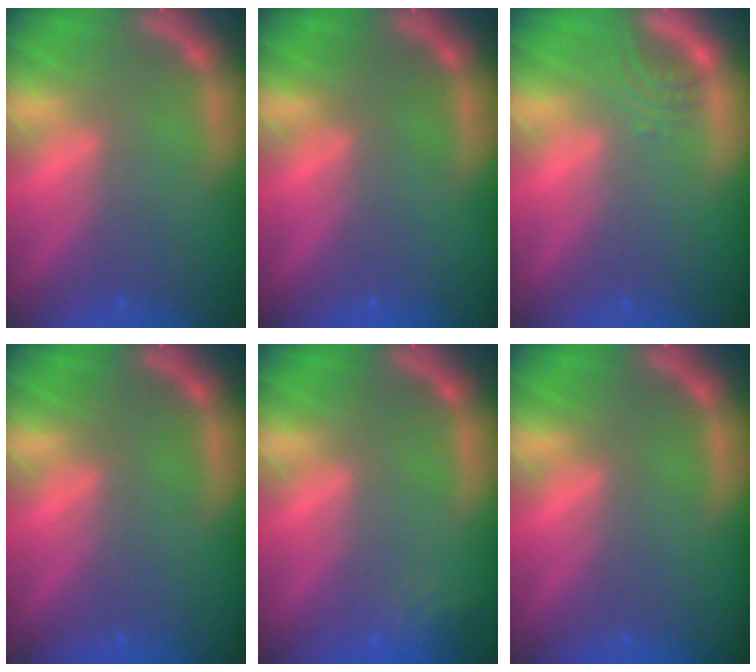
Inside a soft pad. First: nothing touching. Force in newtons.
{"total": 0.0}
{"total": 2.0}
{"total": 0.0}
{"total": 2.4}
{"total": 0.0}